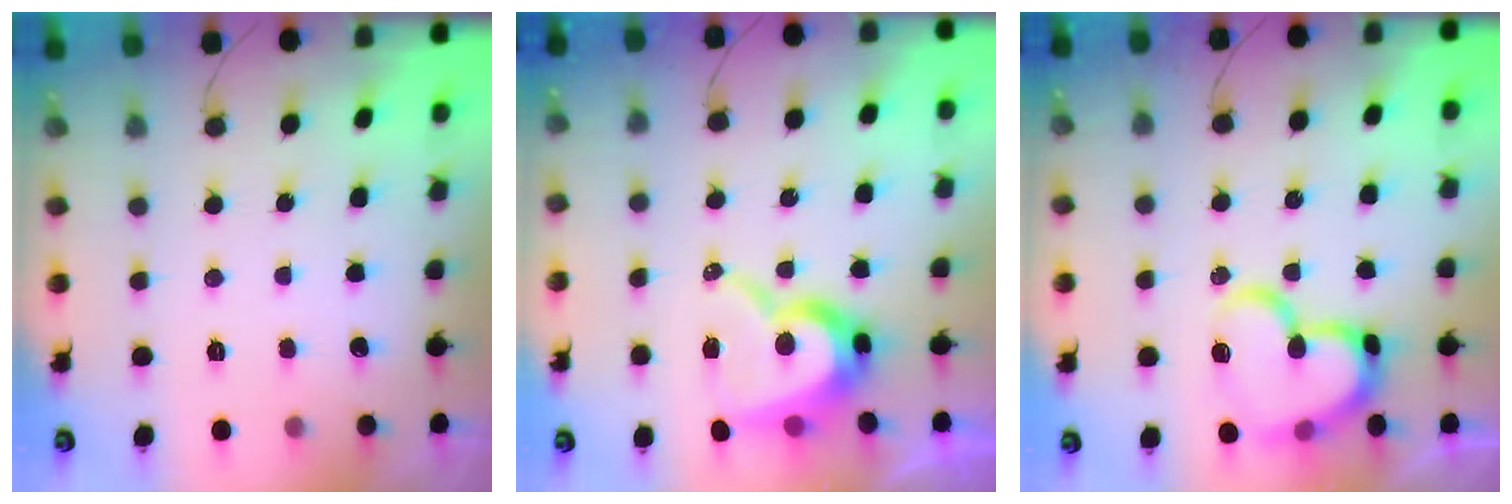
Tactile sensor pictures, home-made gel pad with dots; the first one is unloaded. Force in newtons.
{"total": 12.7, "press": 12.7, "slide": 0.9}
{"total": 17.9, "press": 17.8, "slide": 1.9}